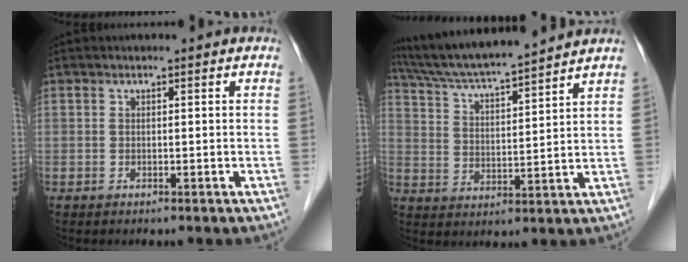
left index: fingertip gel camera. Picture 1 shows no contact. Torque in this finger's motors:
{"motor_torque": [0.17, -0.45, 0.24, 0.10]}